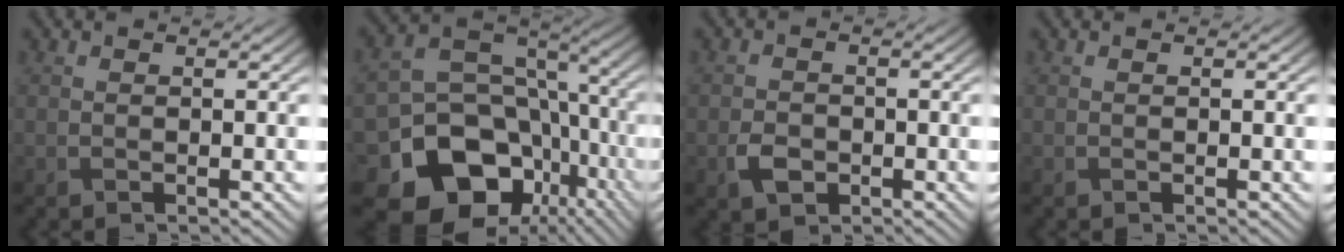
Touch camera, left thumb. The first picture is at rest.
{"total": 17.3, "force": [-7.6, 13.2, 8.2], "torque": [-0.180, -0.037, -0.102]}
{"total": 2.6, "force": [-1.1, 1.9, 1.4], "torque": [-0.032, -0.004, -0.022]}
{"total": 0.0}